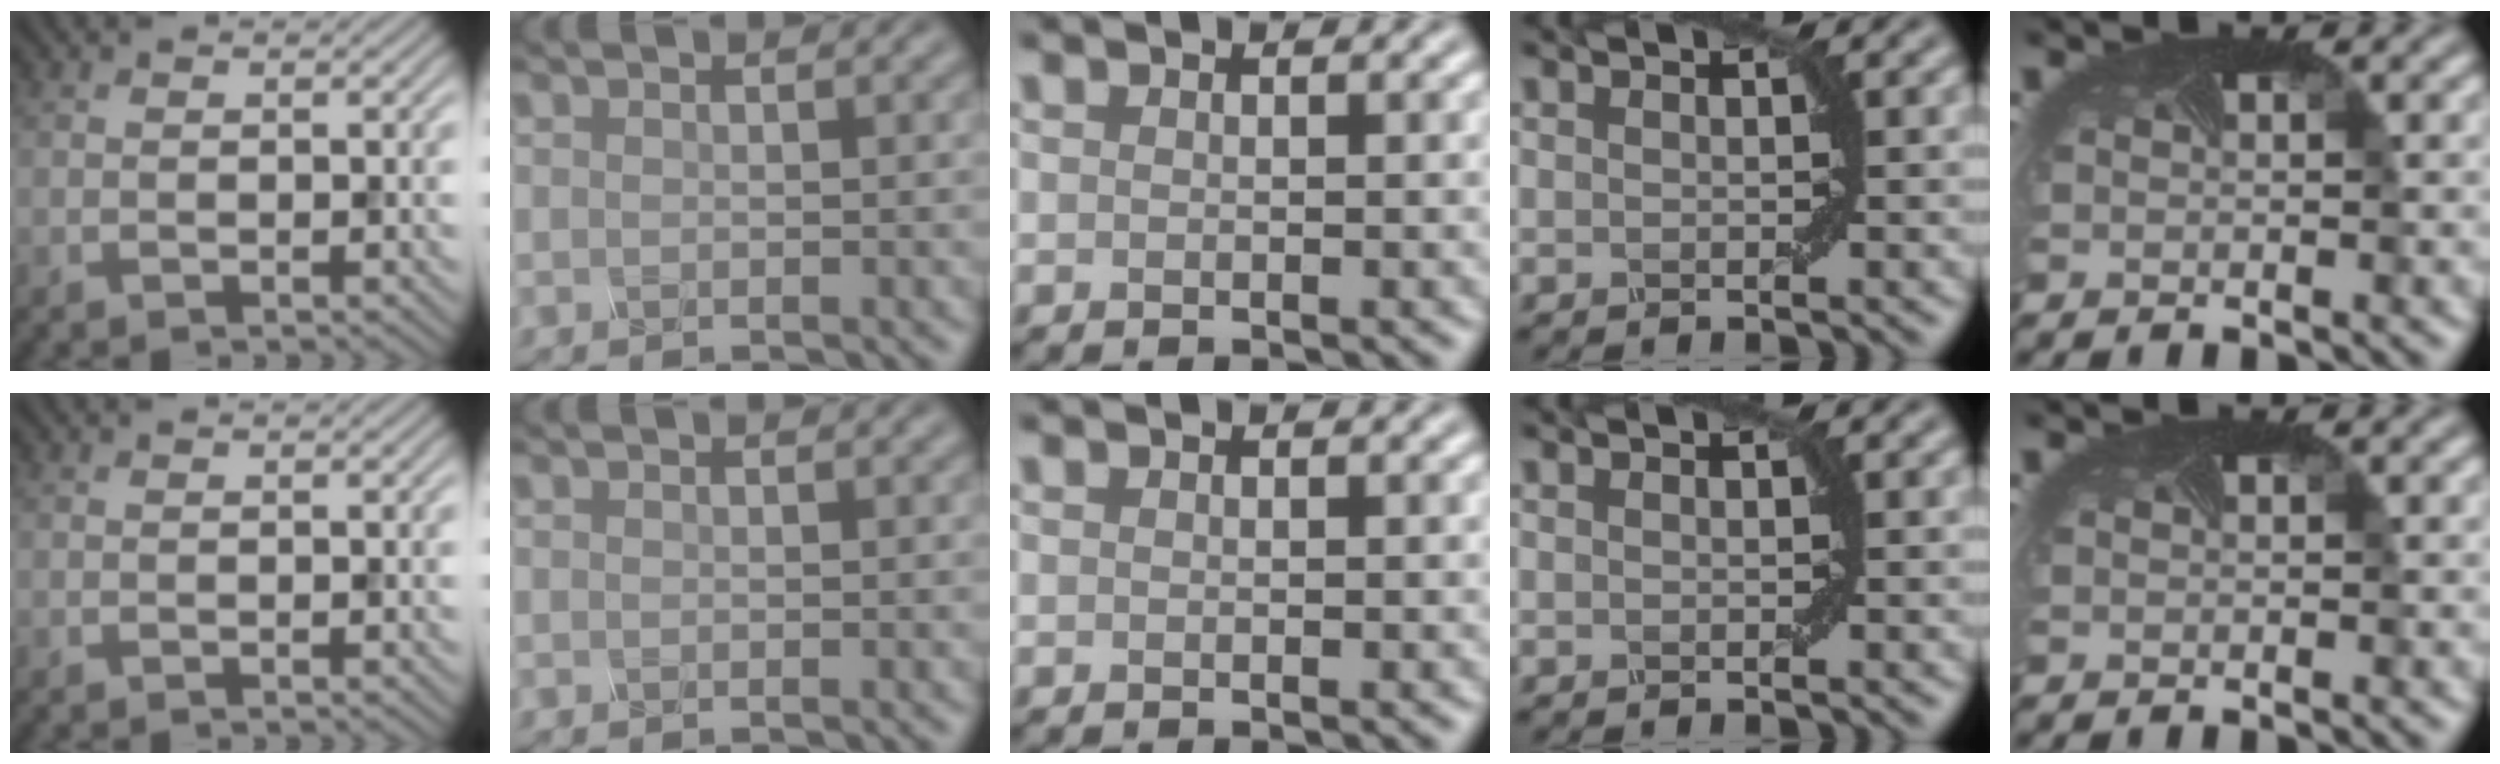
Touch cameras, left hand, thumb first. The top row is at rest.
{}